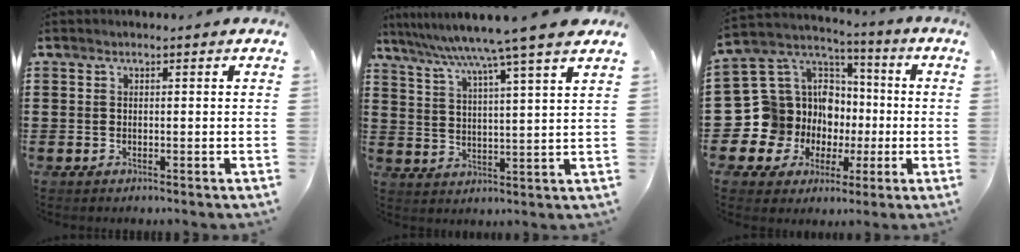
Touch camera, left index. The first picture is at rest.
{"total": 7.9, "force": [6.5, -1.6, 4.2], "torque": [-0.105, -0.040, 0.105]}
{"total": 13.3, "force": [-2.0, 12.8, 3.2], "torque": [-0.111, -0.024, -0.009]}